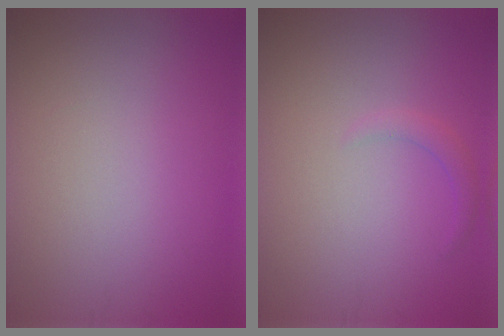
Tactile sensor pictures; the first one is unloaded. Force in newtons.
{"total": 1.2, "press": 1.2, "slide": 0.1}